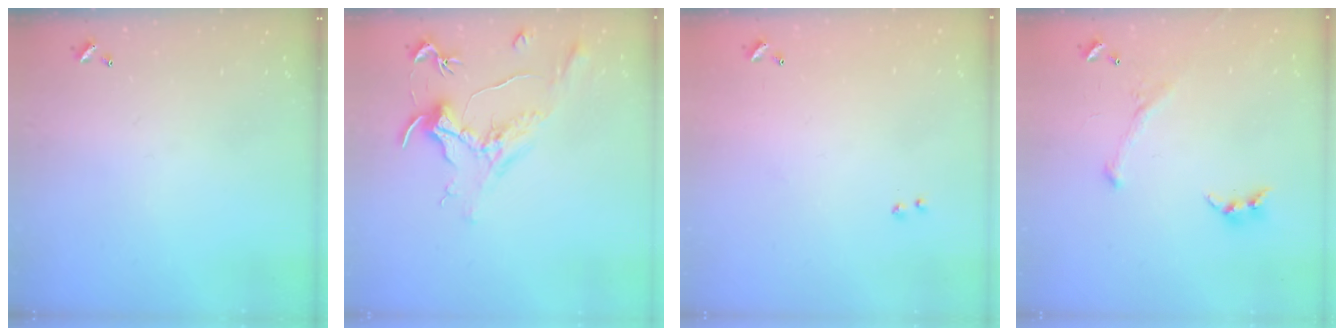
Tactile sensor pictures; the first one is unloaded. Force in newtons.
{"total": 1.5, "press": 1.3, "slide": 0.8}
{"total": 8.2, "press": 8.2, "slide": 0.5}
{"total": 2.8, "press": 2.6, "slide": 1.0}